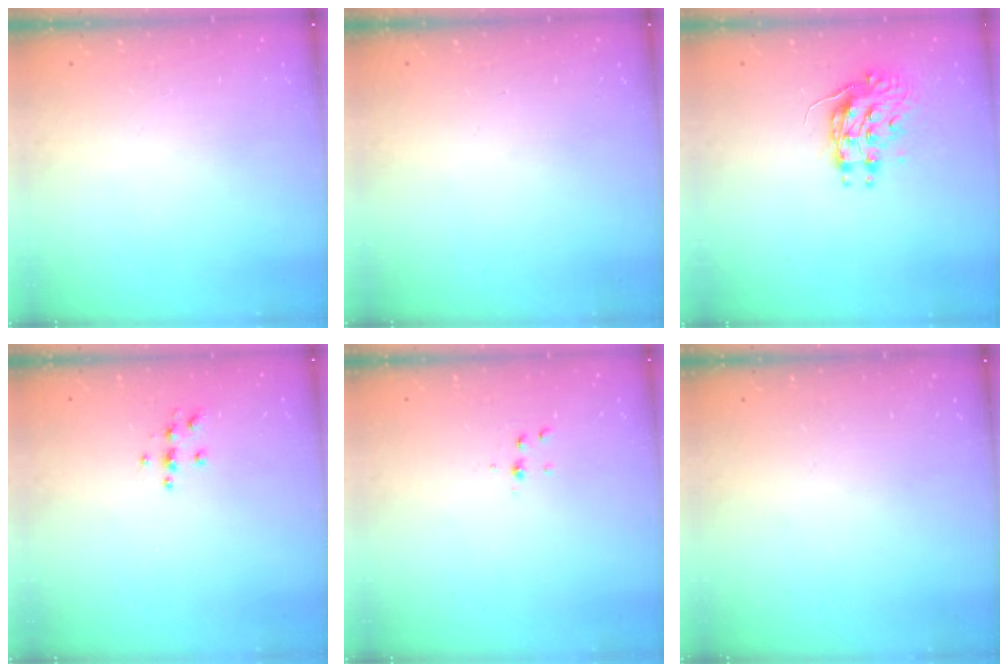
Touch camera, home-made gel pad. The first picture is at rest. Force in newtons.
{"total": 0.0}
{"total": 9.3, "press": 9.3, "slide": 0.1}
{"total": 5.5, "press": 5.5, "slide": 0.4}
{"total": 4.4, "press": 4.3, "slide": 0.4}
{"total": 0.0}